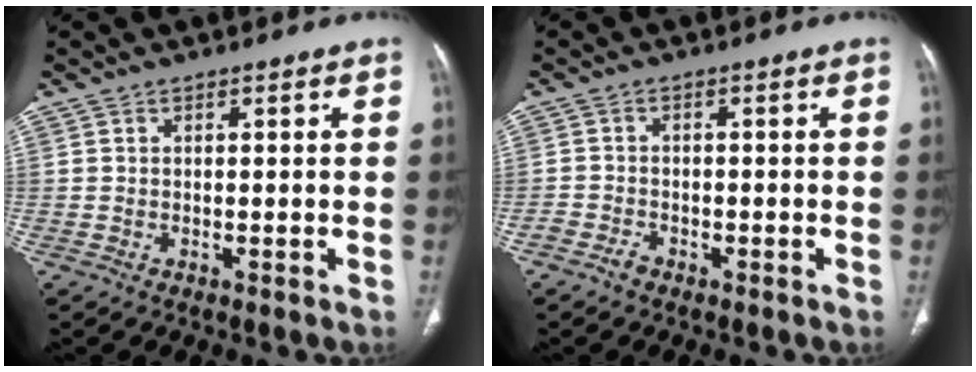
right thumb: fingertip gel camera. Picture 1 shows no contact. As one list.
[{"total": 1.9, "force": [-1.5, 1.0, 0.5], "torque": [-0.013, 0.010, -0.025]}]